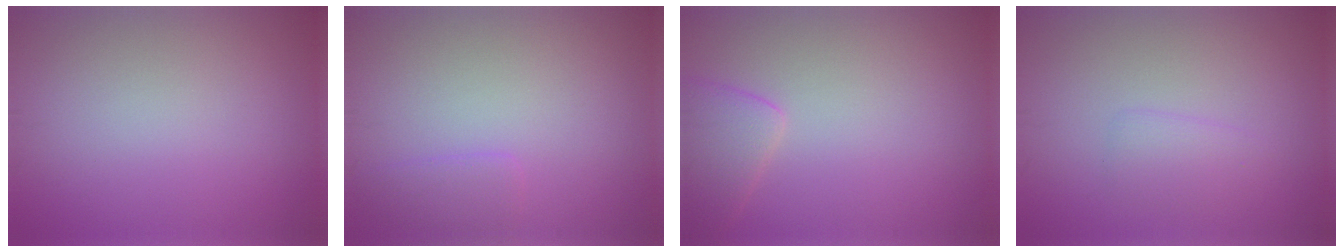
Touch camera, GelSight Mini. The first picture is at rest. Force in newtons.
{"total": 1.6, "press": 1.5, "slide": 0.2}
{"total": 2.8, "press": 2.7, "slide": 0.3}
{"total": 1.6, "press": 1.6, "slide": 0.1}